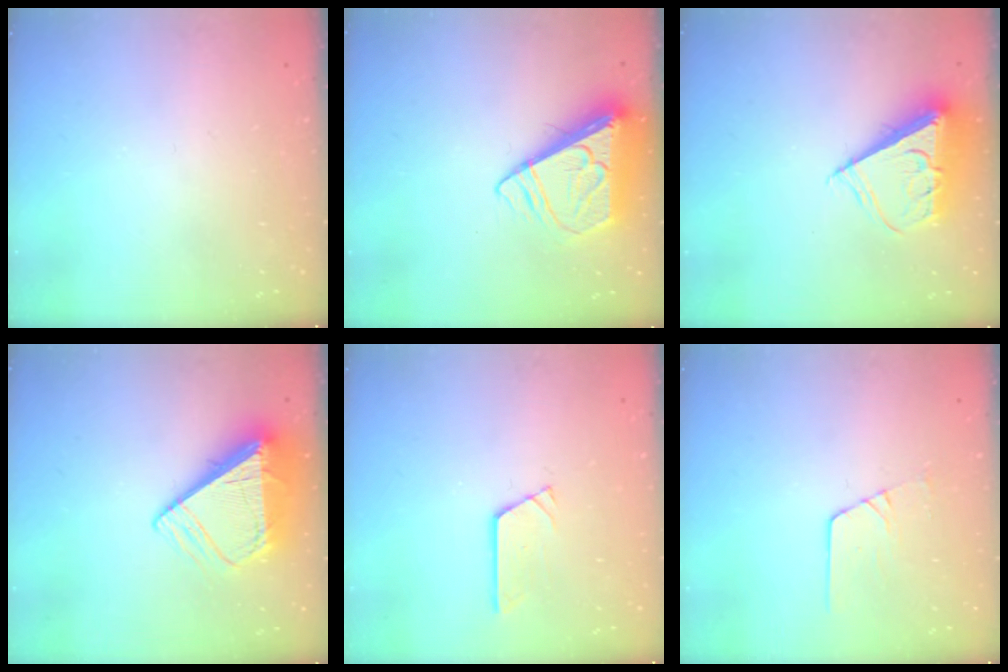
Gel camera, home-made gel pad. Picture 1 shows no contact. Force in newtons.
{"total": 8.6, "press": 8.4, "slide": 1.3}
{"total": 9.9, "press": 9.9, "slide": 0.4}
{"total": 10.9, "press": 10.8, "slide": 1.6}
{"total": 3.4, "press": 3.4, "slide": 0.4}
{"total": 7.8, "press": 7.8, "slide": 0.6}